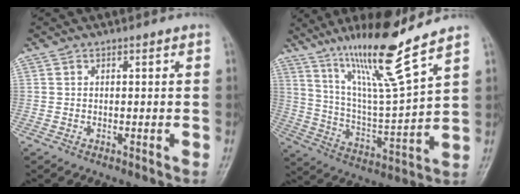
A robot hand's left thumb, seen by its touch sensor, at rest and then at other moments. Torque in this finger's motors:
{"motor_torque": [1.31, -0.37, 1.39, -1.39, 0.47]}